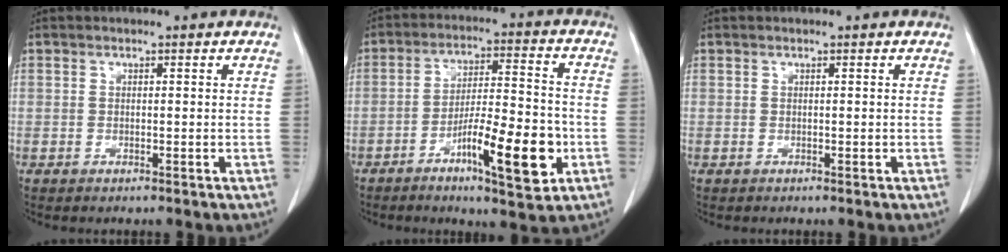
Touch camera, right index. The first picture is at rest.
{"total": 12.3, "force": [-4.9, 2.1, 11.1], "torque": [-0.185, 0.000, -0.075]}
{"total": 0.0}